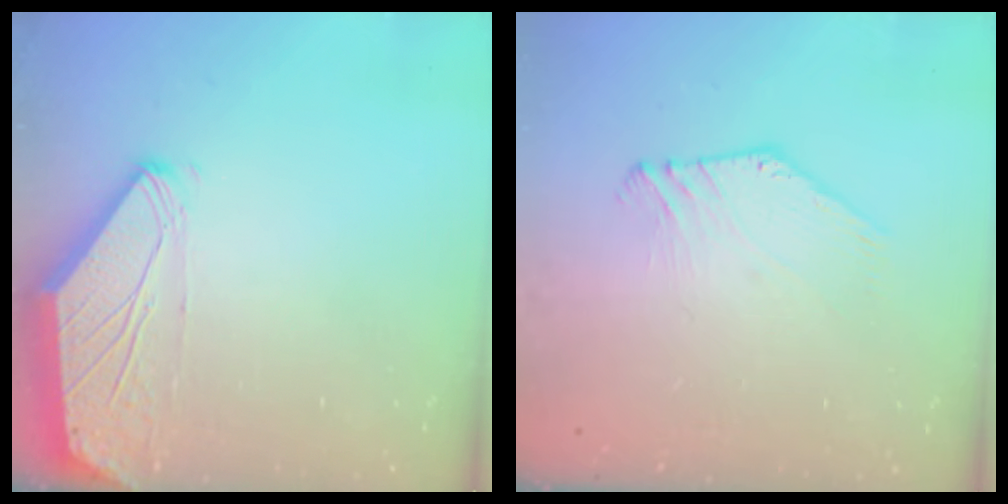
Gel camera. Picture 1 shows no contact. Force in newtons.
{"total": 2.1, "press": 2.1, "slide": 0.1}